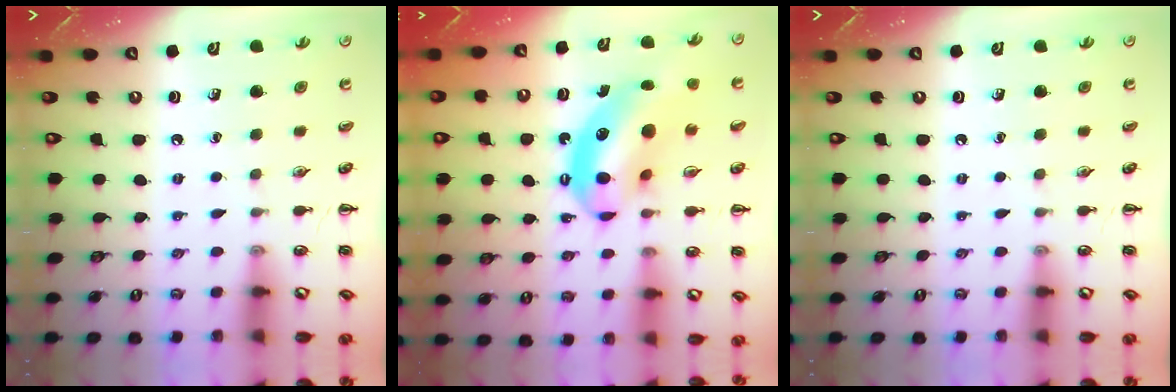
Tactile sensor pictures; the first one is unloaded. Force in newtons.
{"total": 13.2, "press": 12.7, "slide": 3.7}
{"total": 0.0}